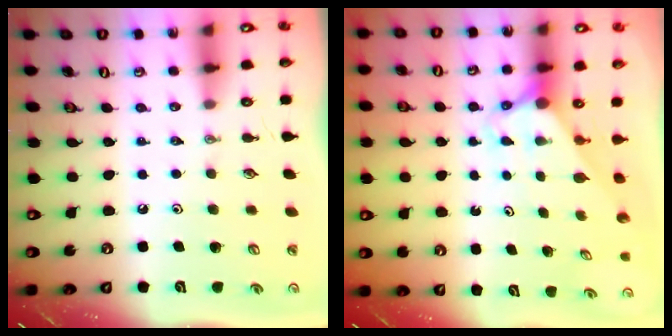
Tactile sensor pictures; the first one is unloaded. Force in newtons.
{"total": 2.8, "press": 2.8, "slide": 0.0}